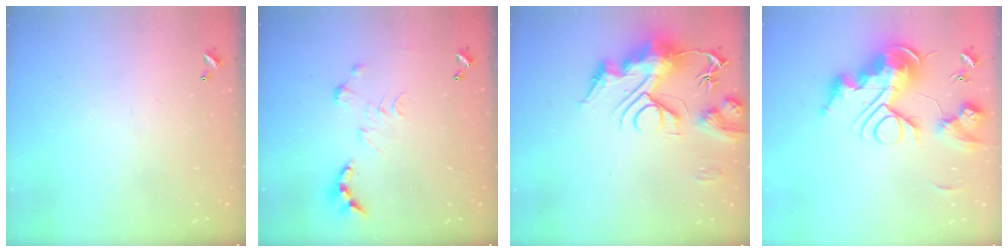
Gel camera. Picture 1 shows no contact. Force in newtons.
{"total": 0.0}
{"total": 15.0, "press": 14.9, "slide": 1.9}
{"total": 0.7, "press": 0.7, "slide": 0.0}